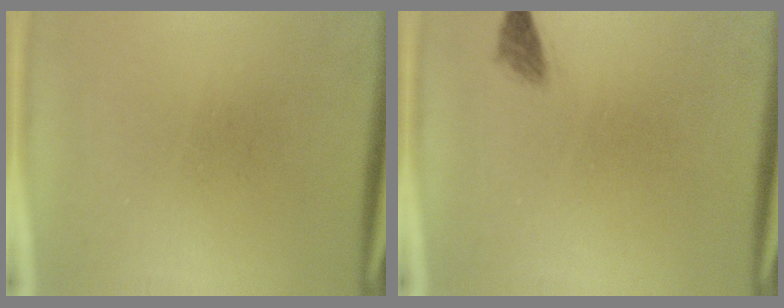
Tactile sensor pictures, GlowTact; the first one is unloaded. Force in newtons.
{"total": 1.3}